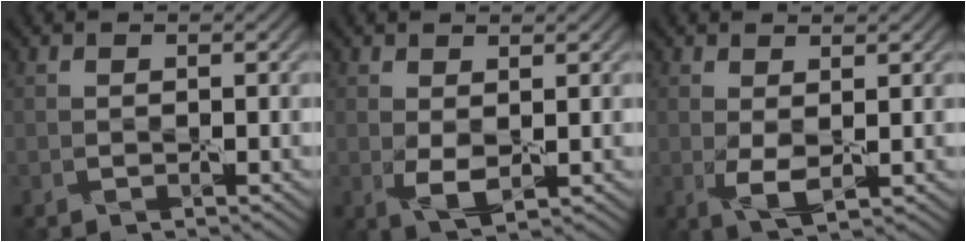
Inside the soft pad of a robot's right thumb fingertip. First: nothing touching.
{"total": 2.7, "force": [0.4, 1.3, 2.3], "torque": [-0.054, -0.007, 0.014]}
{"total": 2.8, "force": [0.4, 1.1, 2.5], "torque": [-0.061, -0.006, 0.012]}